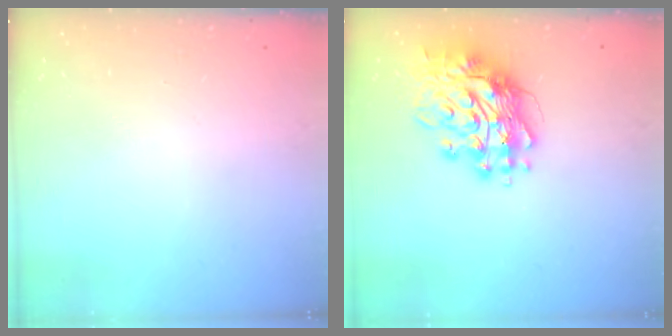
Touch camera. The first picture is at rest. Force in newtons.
{"total": 17.5, "press": 17.4, "slide": 1.7}